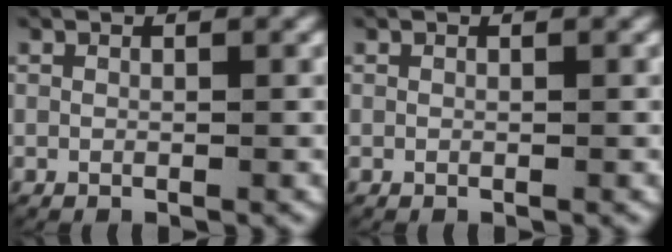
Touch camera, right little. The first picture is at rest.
{"total": 0.0}